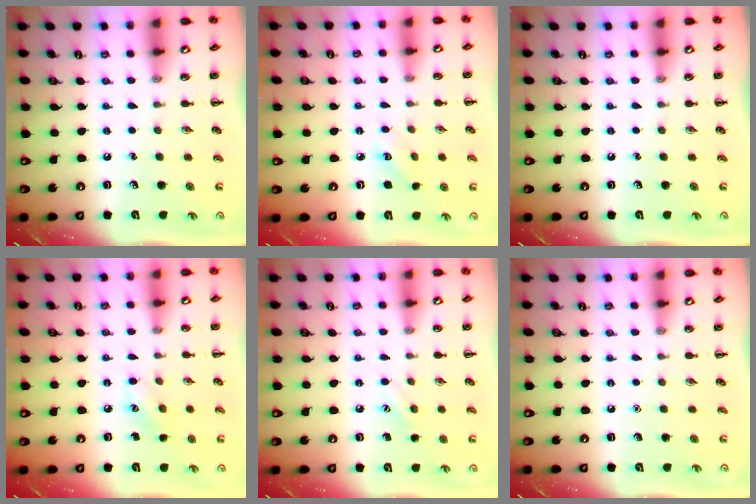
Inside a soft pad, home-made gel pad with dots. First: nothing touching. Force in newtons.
{"total": 2.9, "press": 2.8, "slide": 0.8}
{"total": 0.0}
{"total": 5.8, "press": 5.7, "slide": 1.3}
{"total": 6.5, "press": 6.3, "slide": 1.7}
{"total": 1.6, "press": 1.6, "slide": 0.1}